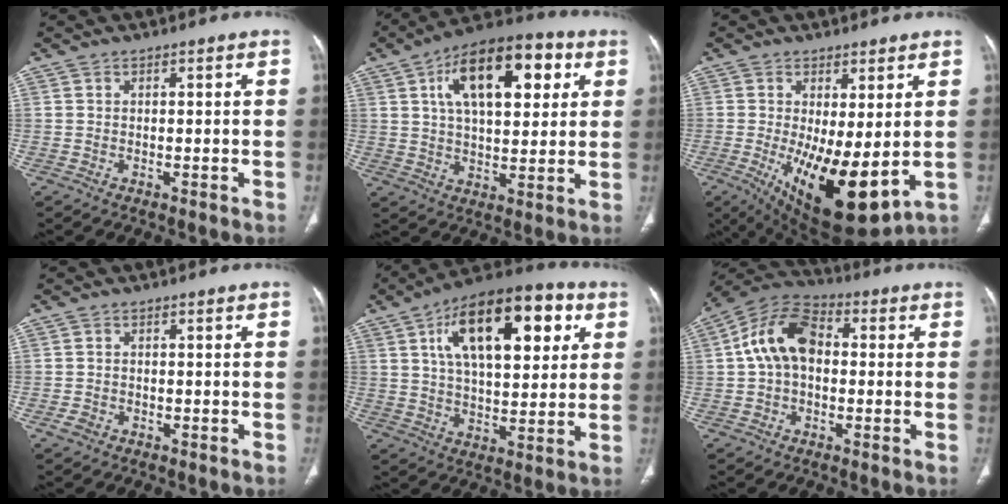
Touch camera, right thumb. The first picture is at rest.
{"total": 19.6, "force": [6.7, 9.7, 15.6], "torque": [-0.213, 0.002, 0.102]}
{"total": 15.7, "force": [-1.9, 6.0, 14.4], "torque": [-0.239, -0.034, -0.007]}
{"total": 1.7, "force": [-0.8, 1.3, 0.7], "torque": [-0.013, 0.006, -0.013]}
{"total": 22.7, "force": [8.0, 10.9, 18.2], "torque": [-0.257, 0.001, 0.124]}
{"total": 12.1, "force": [1.0, 8.0, 9.0], "torque": [-0.161, 0.033, 0.004]}